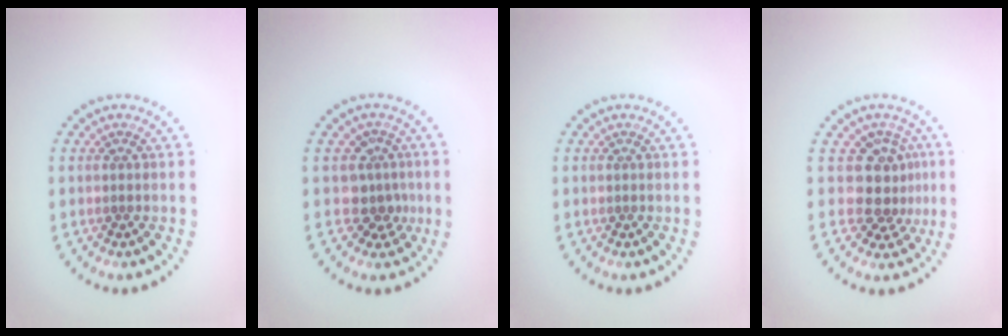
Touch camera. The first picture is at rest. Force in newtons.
{"total": 2.5, "press": 1.9, "slide": 1.7}
{"total": 0.0}
{"total": 3.4, "press": 2.6, "slide": 2.3}